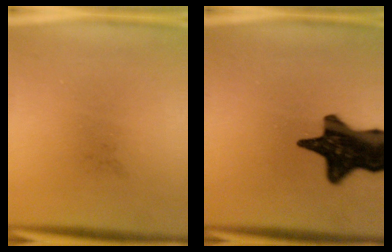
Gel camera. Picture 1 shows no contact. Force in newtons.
{"total": 17.7}